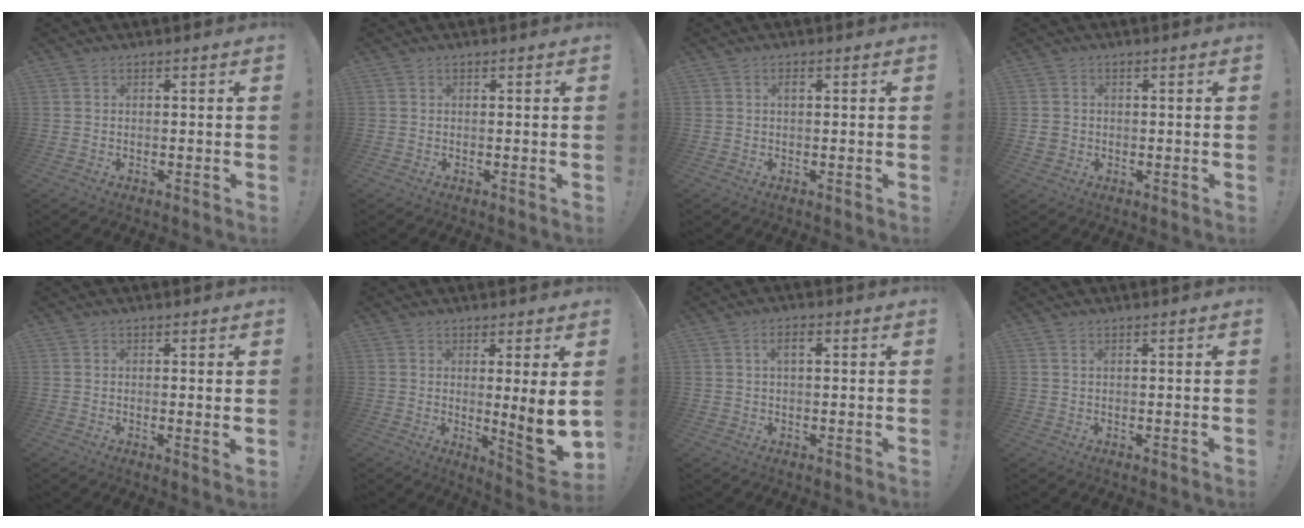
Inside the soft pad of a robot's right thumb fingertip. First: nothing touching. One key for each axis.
{"total": 0.0}
{"total": 1.2, "fx": 0.4, "fy": 0.5, "fz": 1.1, "tx": -0.019, "ty": 0.003, "tz": 0.005}
{"total": 3.0, "fx": 0.3, "fy": 2.9, "fz": 0.8, "tx": -0.015, "ty": 0.004, "tz": 0.009}
{"total": 2.0, "fx": 0.7, "fy": -0.1, "fz": 1.8, "tx": -0.018, "ty": -0.007, "tz": 0.009}
{"total": 11.2, "fx": 0.4, "fy": 0.8, "fz": 11.1, "tx": -0.141, "ty": -0.023, "tz": 0.006}
{"total": 3.2, "fx": 0.8, "fy": 1.6, "fz": 2.7, "tx": -0.038, "ty": 0.005, "tz": 0.009}
{"total": 0.6, "fx": 0.4, "fy": 0.2, "fz": 0.4, "tx": -0.001, "ty": -0.003, "tz": 0.006}